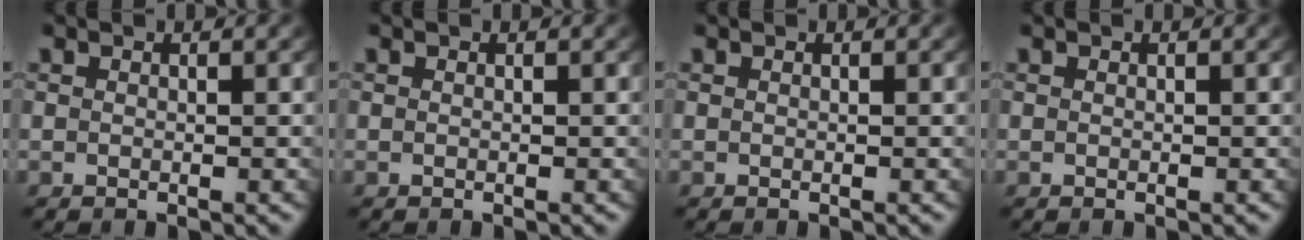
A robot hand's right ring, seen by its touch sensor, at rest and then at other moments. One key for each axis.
{"total": 0.0}
{"total": 0.0}
{"total": 0.0}